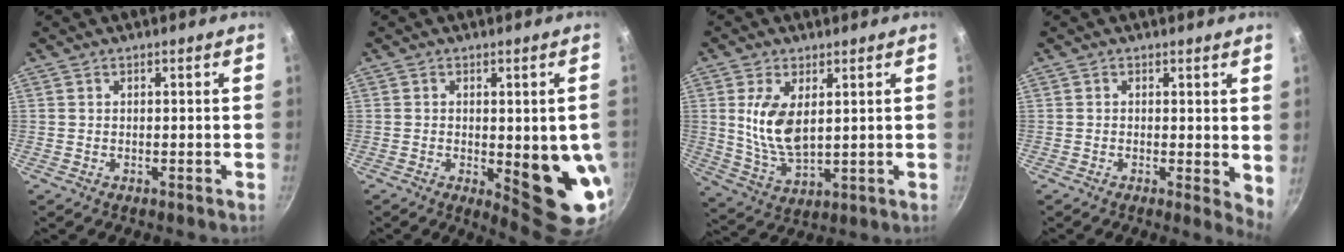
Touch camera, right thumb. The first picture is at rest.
{"total": 13.7, "force": [-2.1, 4.7, 12.7], "torque": [-0.129, -0.016, -0.017]}
{"total": 10.3, "force": [2.3, 5.4, 8.4], "torque": [-0.159, -0.023, 0.055]}
{"total": 3.9, "force": [0.4, 1.6, 3.5], "torque": [-0.042, -0.007, 0.003]}